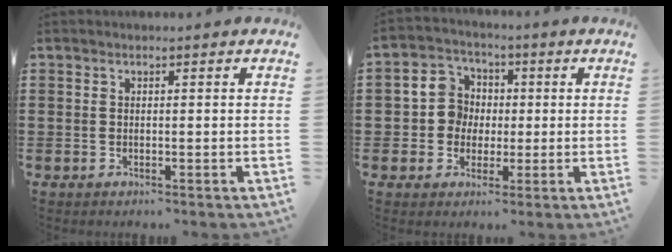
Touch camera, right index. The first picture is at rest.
{"total": 6.2, "force": [0.1, 6.0, 1.8], "torque": [-0.059, 0.020, 0.000]}